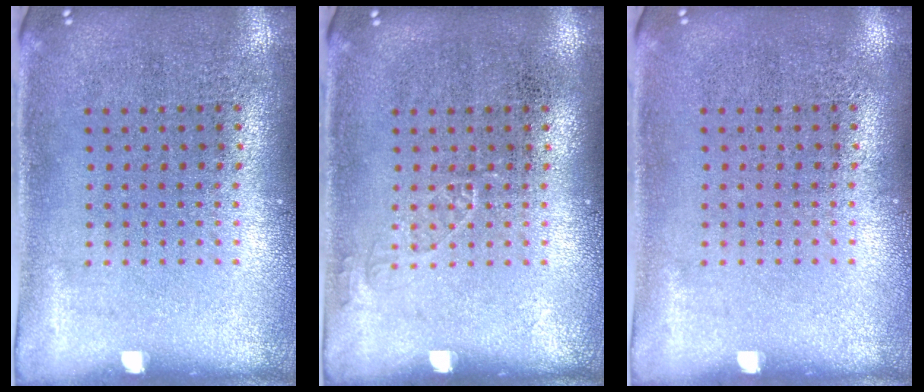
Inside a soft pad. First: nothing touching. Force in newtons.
{"total": 0.7, "press": 0.7, "slide": 0.1}
{"total": 0.0}